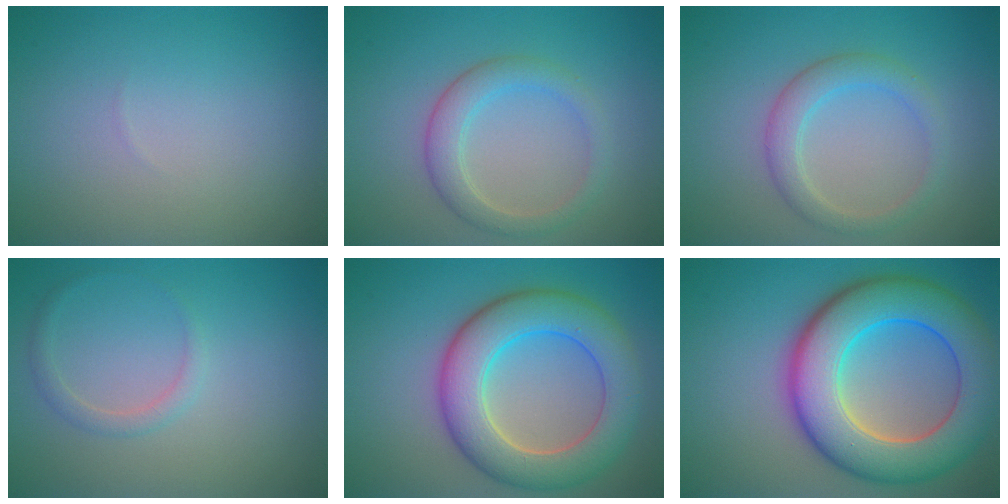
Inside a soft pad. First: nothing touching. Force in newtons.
{"total": 2.8, "press": 2.8, "slide": 0.2}
{"total": 2.9, "press": 2.9, "slide": 0.4}
{"total": 1.3, "press": 1.3, "slide": 0.1}
{"total": 8.1, "press": 8.1, "slide": 0.3}
{"total": 11.3, "press": 11.3, "slide": 0.3}